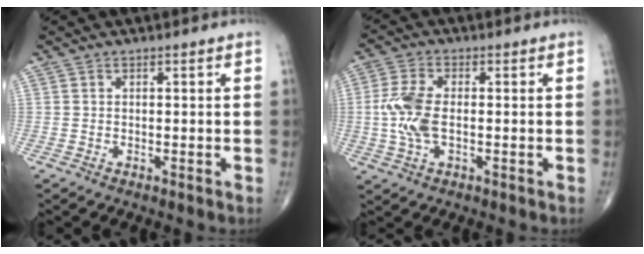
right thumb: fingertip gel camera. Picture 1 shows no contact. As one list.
[{"total": 7.8, "force": [-0.5, 3.9, 6.8], "torque": [-0.160, 0.007, -0.011]}]